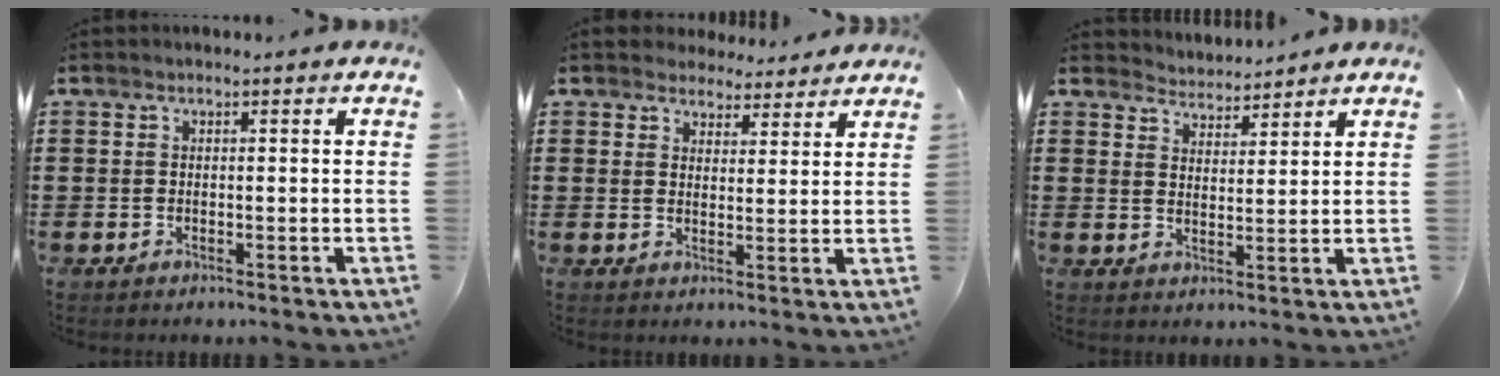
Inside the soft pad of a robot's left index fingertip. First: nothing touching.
{"total": 3.7, "force": [3.5, 1.2, 0.1], "torque": [-0.016, -0.005, 0.067]}
{"total": 3.4, "force": [3.4, 0.3, -0.5], "torque": [-0.003, -0.013, 0.061]}